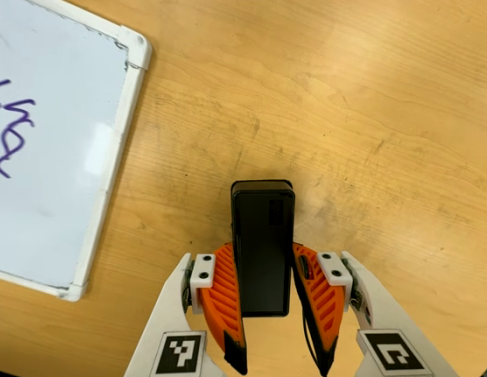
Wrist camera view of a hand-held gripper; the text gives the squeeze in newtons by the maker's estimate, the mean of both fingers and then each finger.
{"total": 4.6, "left": 3.5, "right": 5.8}